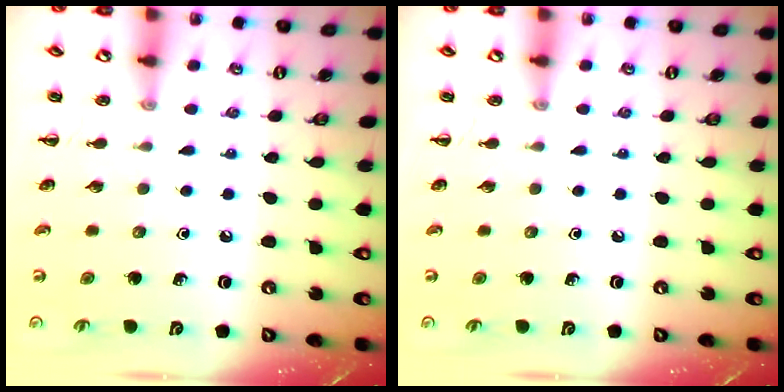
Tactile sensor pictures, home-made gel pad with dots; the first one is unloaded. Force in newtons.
{"total": 0.0}